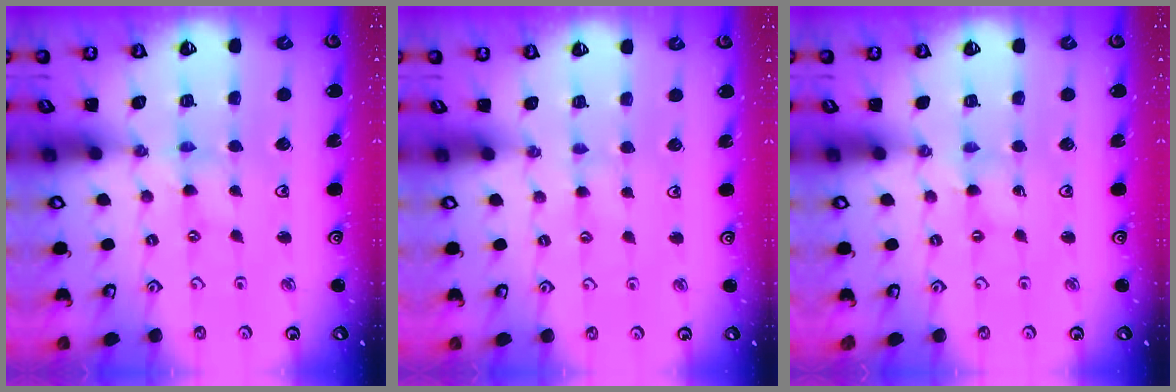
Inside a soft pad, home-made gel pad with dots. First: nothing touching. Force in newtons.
{"total": 1.7, "press": 1.7, "slide": 0.3}
{"total": 0.0}